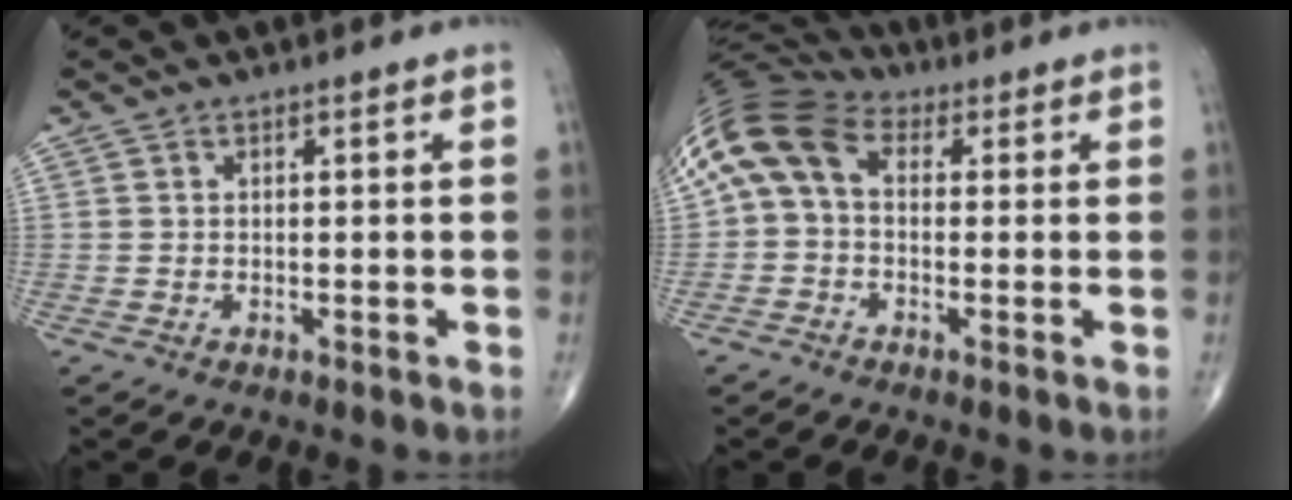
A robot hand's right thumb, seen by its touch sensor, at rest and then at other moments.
{"total": 11.1, "force": [1.5, 7.3, 8.2], "torque": [-0.165, 0.040, 0.013]}